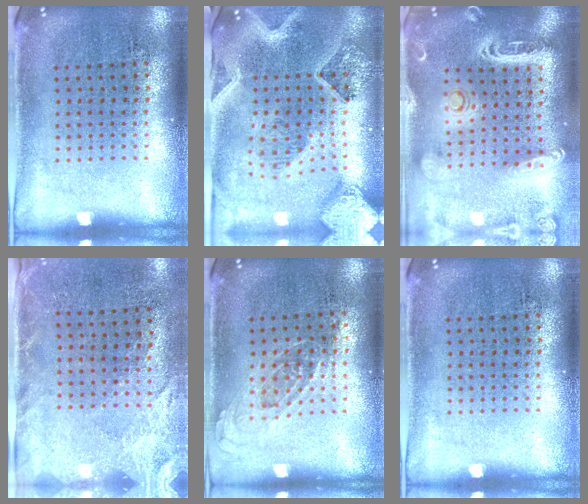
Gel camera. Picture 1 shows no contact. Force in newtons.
{"total": 3.0, "press": 2.6, "slide": 1.6}
{"total": 2.8, "press": 2.4, "slide": 1.4}
{"total": 2.6, "press": 2.1, "slide": 1.6}
{"total": 0.8, "press": 0.7, "slide": 0.3}
{"total": 0.0}